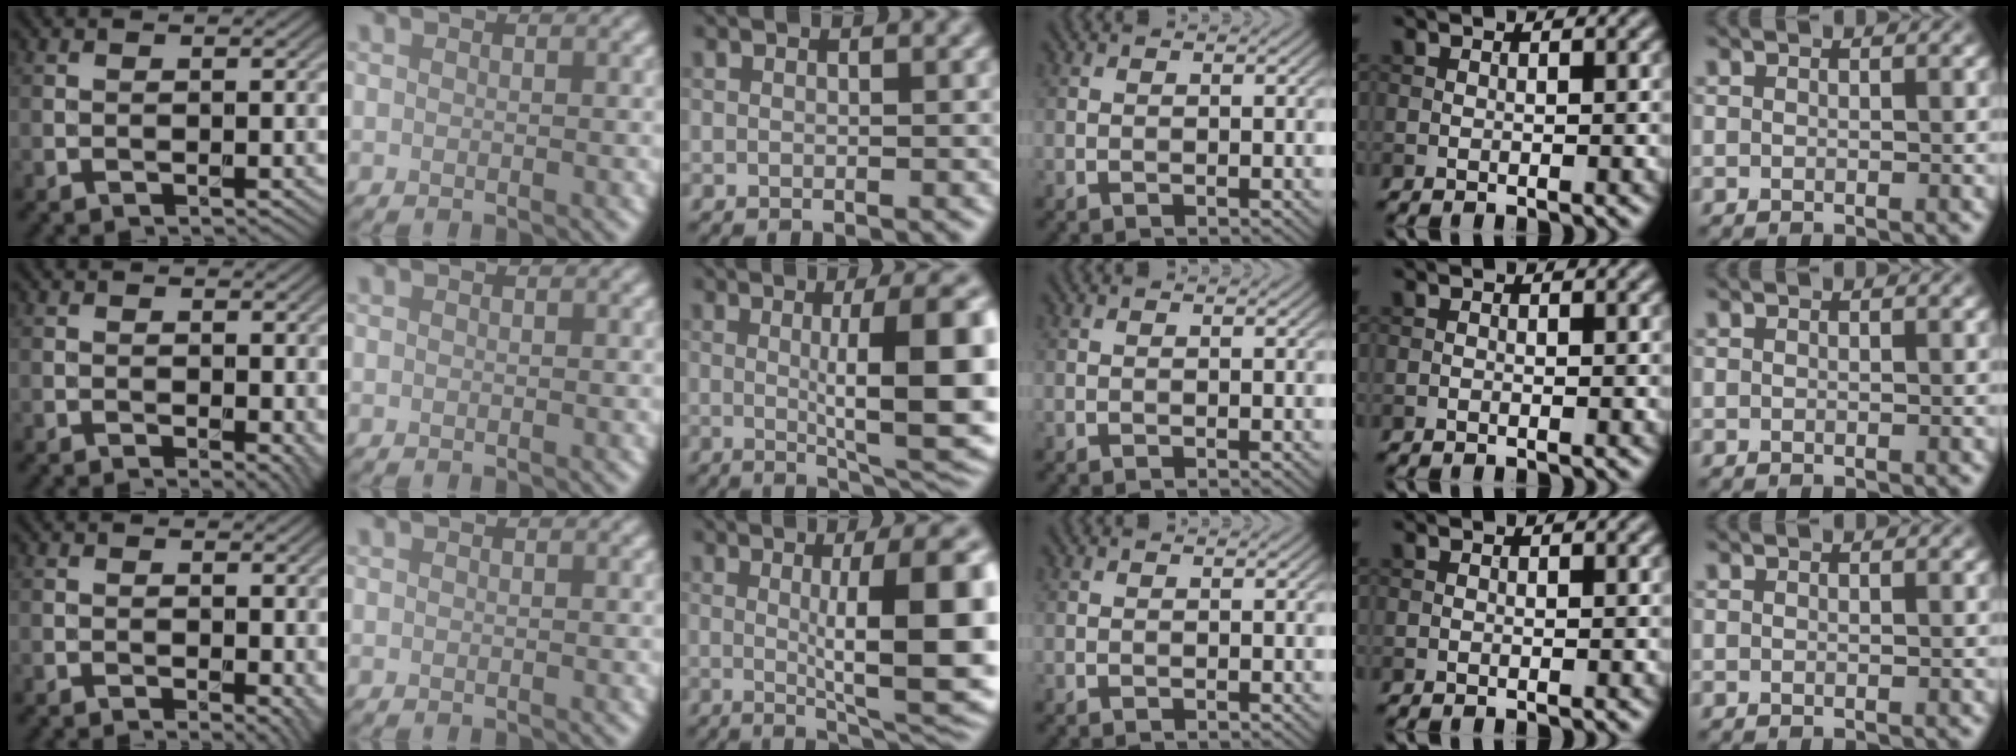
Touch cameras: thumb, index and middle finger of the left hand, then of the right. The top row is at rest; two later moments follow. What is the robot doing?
{"motion": "unscrew", "object": "dispenser bottle"}